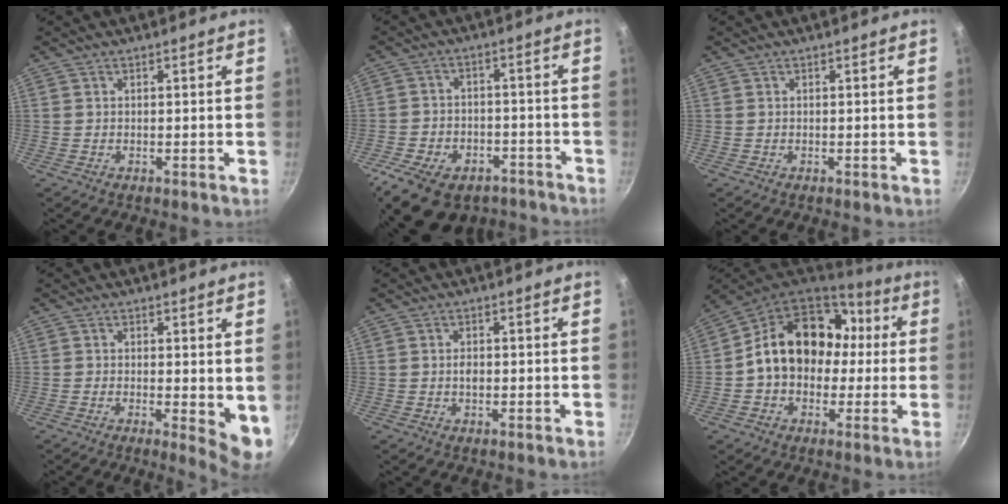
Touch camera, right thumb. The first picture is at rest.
{"total": 16.6, "force": [-10.2, 10.2, 8.2], "torque": [-0.133, 0.051, -0.146]}
{"total": 0.0}
{"total": 6.1, "force": [0.0, 2.0, 5.7], "torque": [-0.072, -0.017, 0.000]}
{"total": 1.6, "force": [-0.1, 1.0, 1.2], "torque": [-0.019, 0.004, -0.003]}
{"total": 19.8, "force": [1.8, 15.1, 12.7], "torque": [-0.172, 0.049, 0.022]}